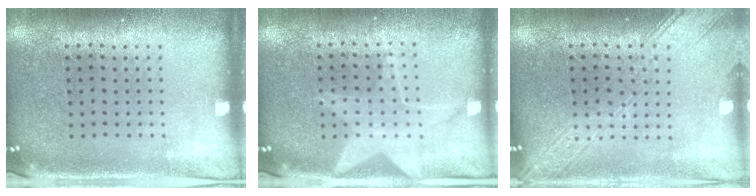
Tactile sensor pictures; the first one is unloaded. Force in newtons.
{"total": 1.5, "press": 1.5, "slide": 0.4}
{"total": 3.2, "press": 3.2, "slide": 0.5}